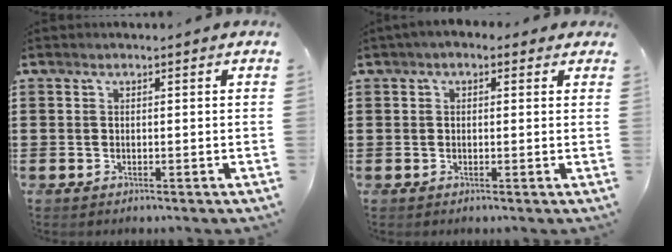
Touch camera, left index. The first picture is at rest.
{"total": 1.7, "force": [0.4, 1.1, 1.1], "torque": [-0.024, 0.008, 0.006]}